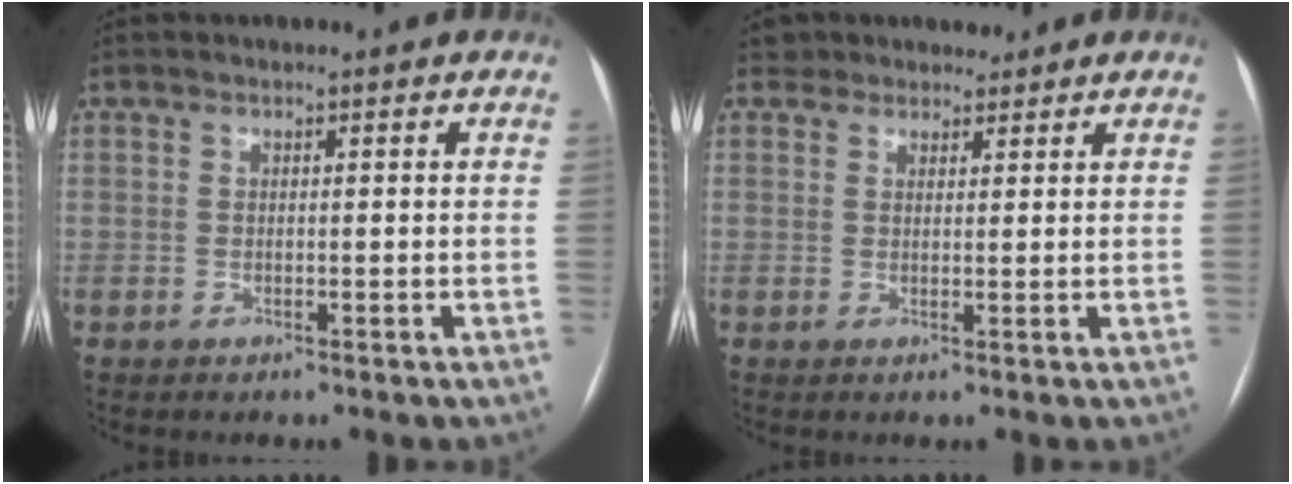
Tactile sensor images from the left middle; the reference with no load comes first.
{"total": 3.4, "force": [2.8, 1.9, -0.5], "torque": [0.019, 0.013, 0.039]}